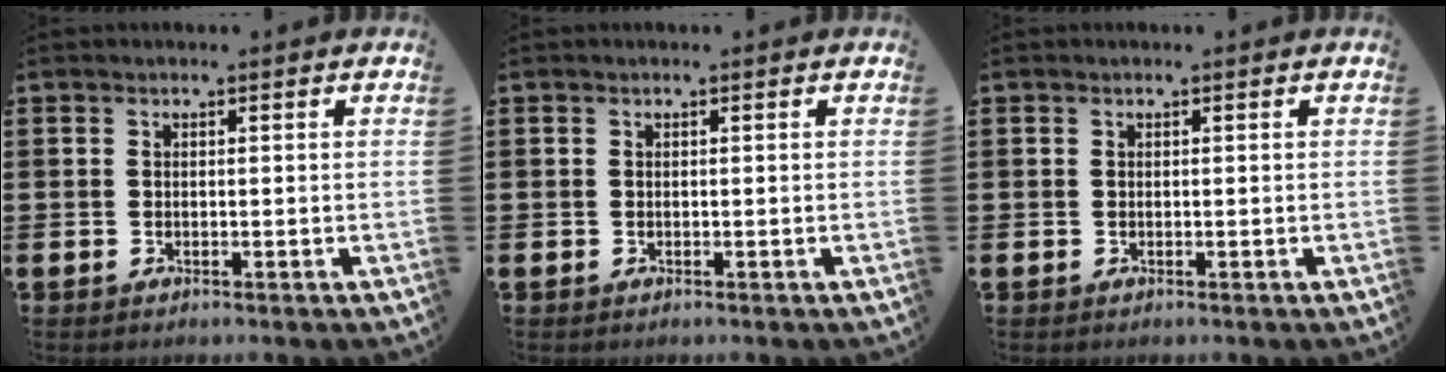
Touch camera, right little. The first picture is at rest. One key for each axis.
{"total": 0.0}
{"total": 0.0}